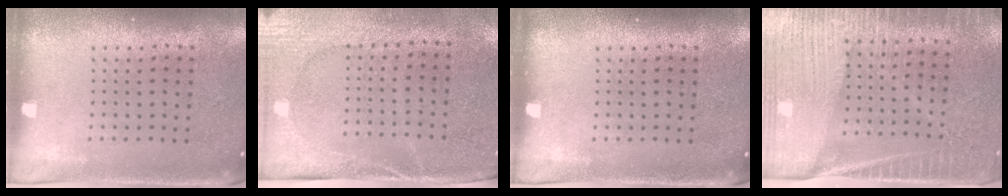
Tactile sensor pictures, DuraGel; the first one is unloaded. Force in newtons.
{"total": 2.7, "press": 2.3, "slide": 1.4}
{"total": 0.0}
{"total": 4.0, "press": 3.7, "slide": 1.6}